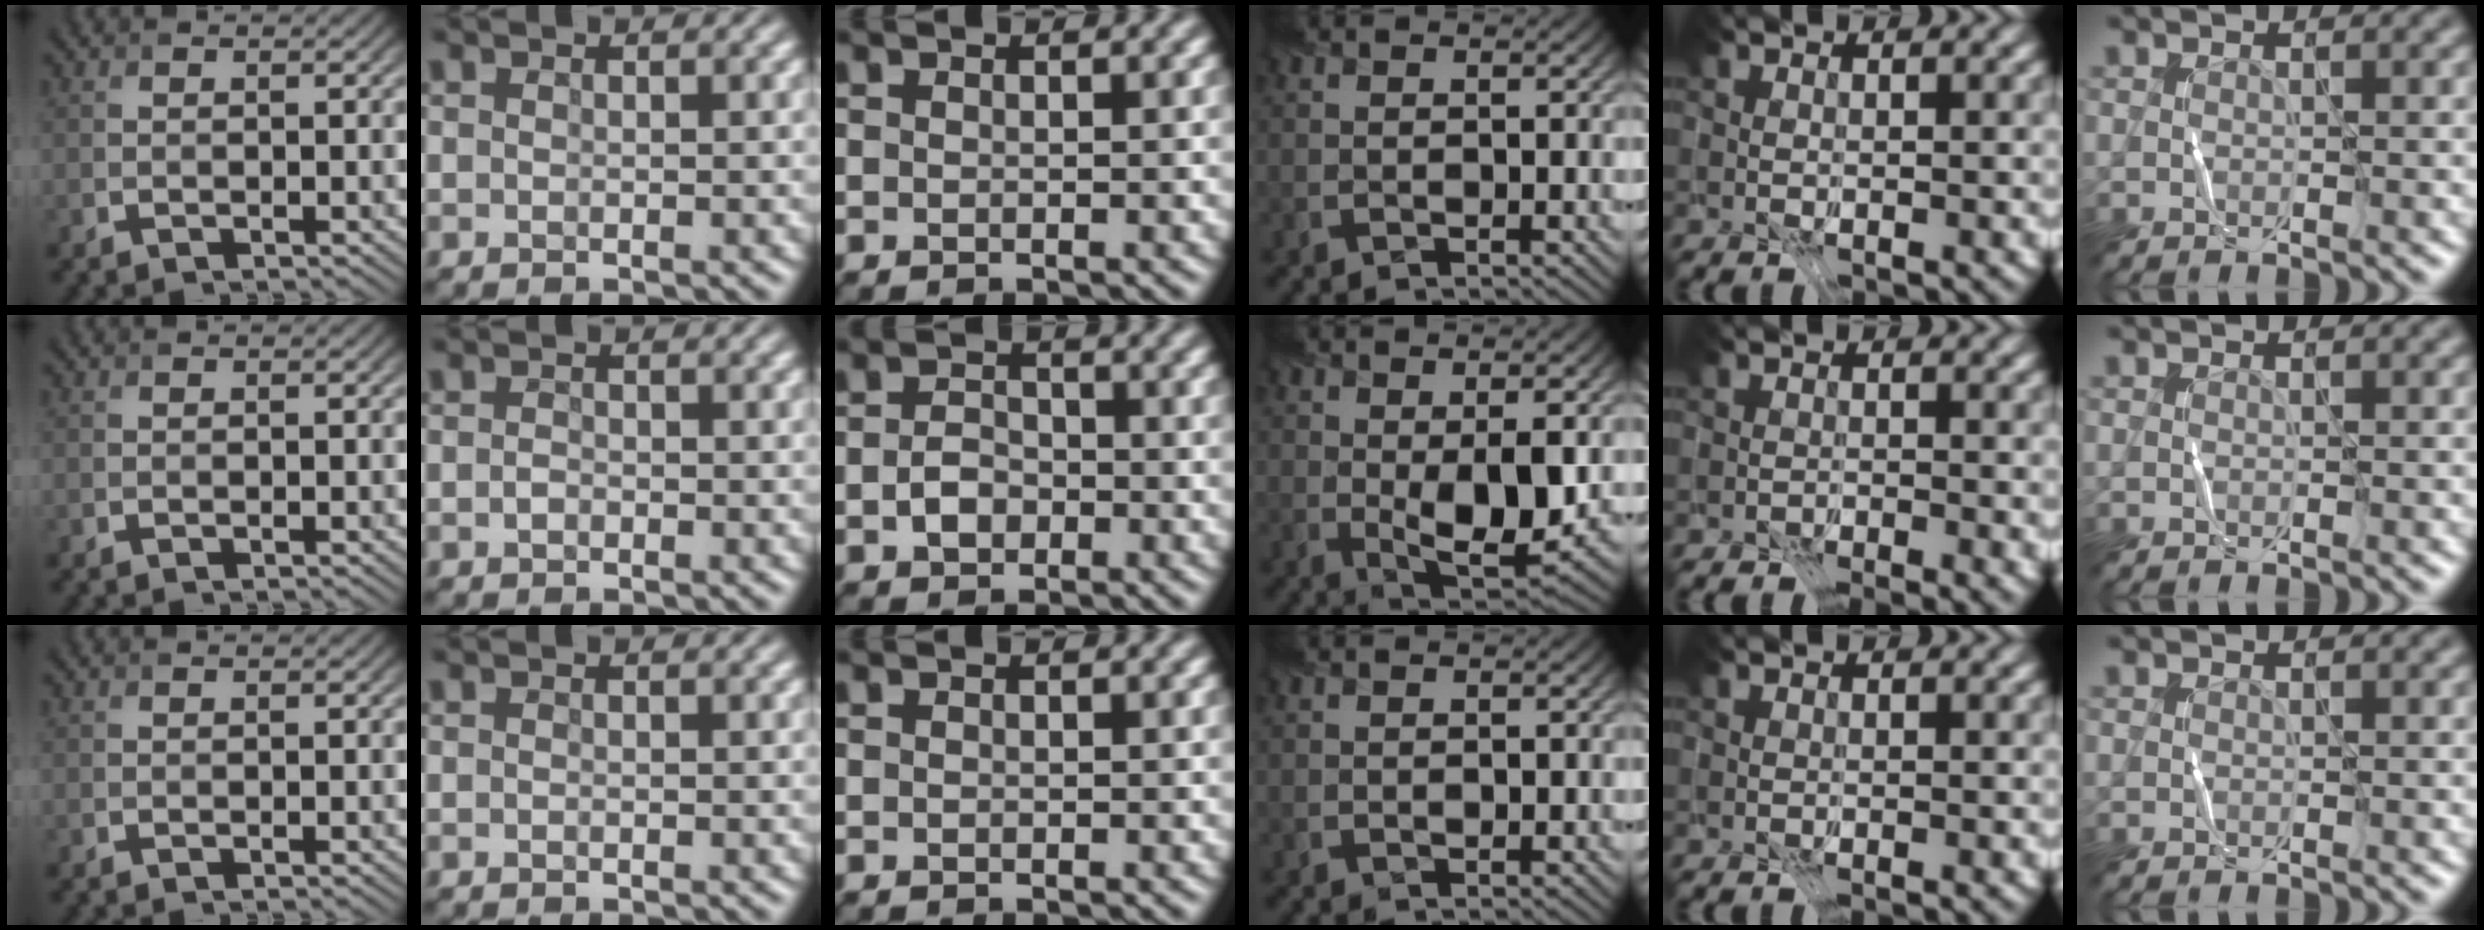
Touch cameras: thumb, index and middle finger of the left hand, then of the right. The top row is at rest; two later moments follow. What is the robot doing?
{"motion": "fold", "object": "coffee filter"}